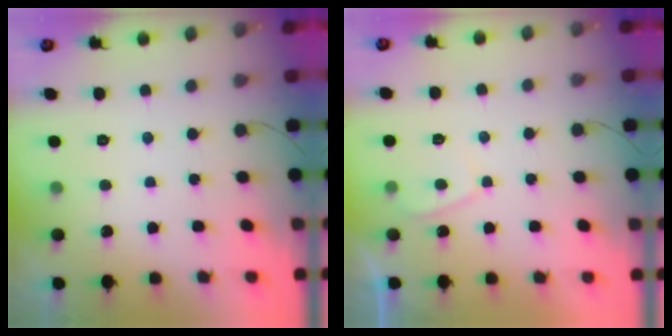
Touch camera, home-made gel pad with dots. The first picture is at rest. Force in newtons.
{"total": 2.5, "press": 2.4, "slide": 0.6}